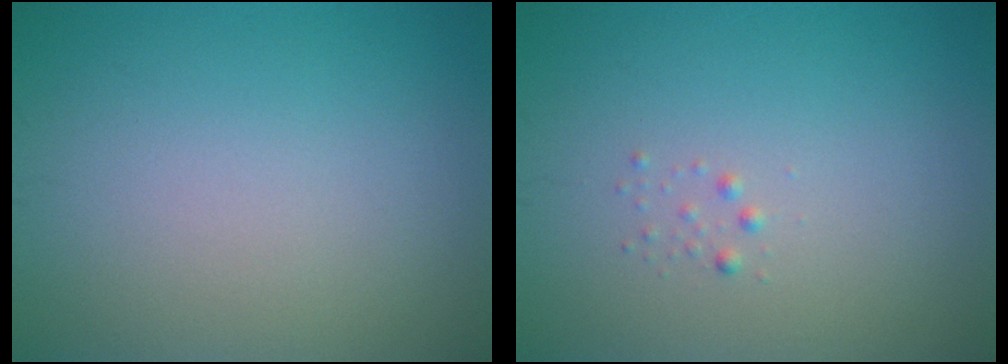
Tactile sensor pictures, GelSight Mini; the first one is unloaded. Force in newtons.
{"total": 0.6, "press": 0.6, "slide": 0.0}